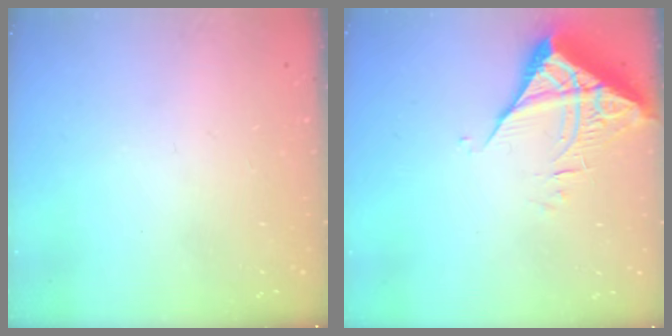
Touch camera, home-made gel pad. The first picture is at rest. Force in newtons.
{"total": 6.6, "press": 6.6, "slide": 0.8}